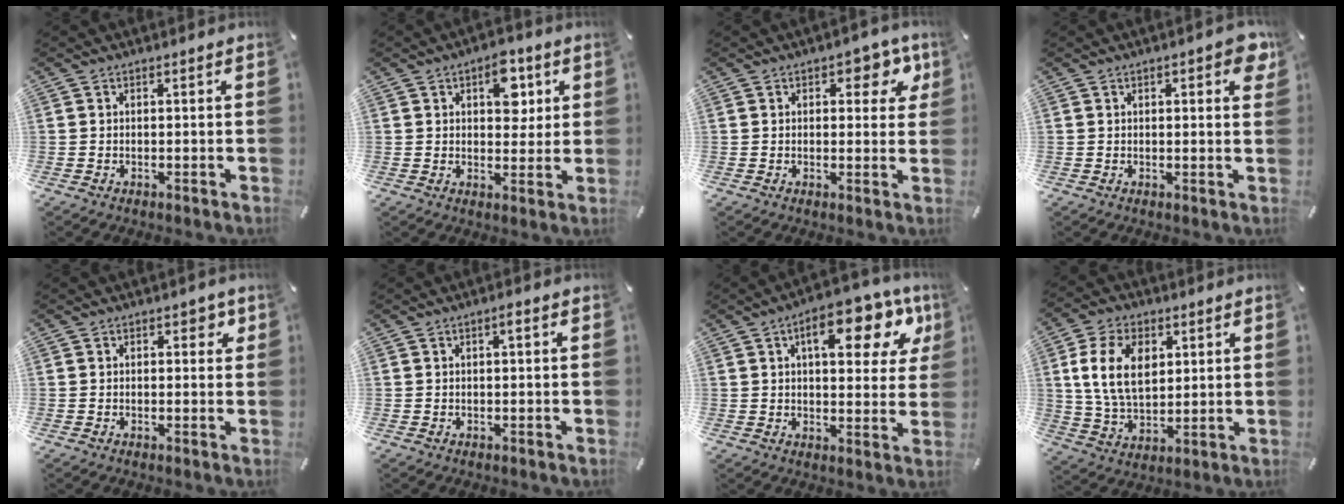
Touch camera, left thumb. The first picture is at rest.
{"total": 8.6, "force": [3.3, 5.3, 5.9], "torque": [-0.060, -0.010, 0.049]}
{"total": 6.4, "force": [3.0, 3.9, 4.1], "torque": [-0.034, -0.008, 0.042]}
{"total": 4.6, "force": [1.9, 1.8, 3.8], "torque": [-0.046, -0.004, 0.027]}
{"total": 2.0, "force": [0.7, 1.4, 1.3], "torque": [-0.011, 0.002, 0.006]}
{"total": 1.5, "force": [0.3, 0.3, 1.4], "torque": [-0.028, 0.004, 0.004]}
{"total": 15.7, "force": [7.4, 7.3, 11.7], "torque": [-0.152, -0.030, 0.115]}
{"total": 12.5, "force": [3.7, 8.5, 8.4], "torque": [-0.178, 0.003, 0.064]}